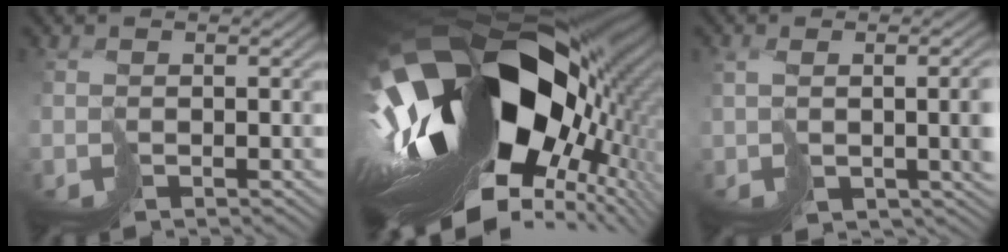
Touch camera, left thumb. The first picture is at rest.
{"total": 20.7, "force": [-2.0, 12.0, 16.8], "torque": [-0.328, -0.057, 0.005]}
{"total": 5.5, "force": [0.5, 2.3, 4.9], "torque": [-0.098, -0.011, 0.032]}